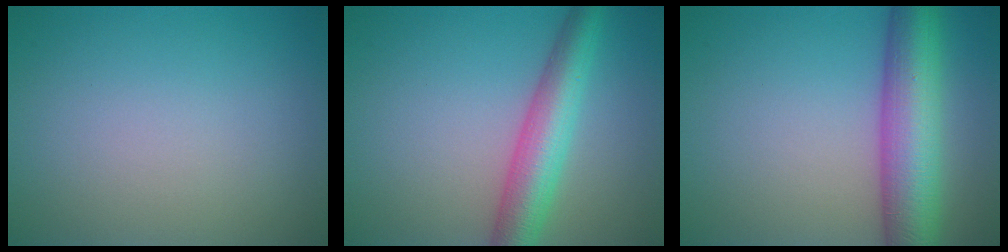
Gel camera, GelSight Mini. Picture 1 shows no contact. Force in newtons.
{"total": 5.6, "press": 5.6, "slide": 0.1}
{"total": 8.7, "press": 8.7, "slide": 0.4}